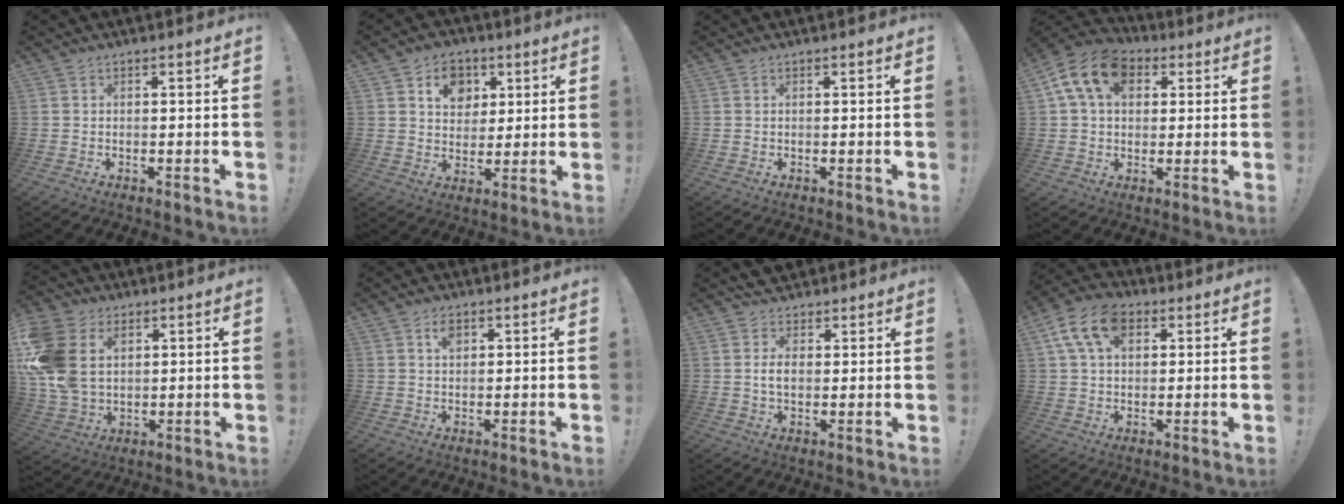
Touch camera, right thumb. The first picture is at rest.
{"total": 10.1, "force": [4.2, 8.3, 4.0], "torque": [-0.056, -0.016, 0.082]}
{"total": 0.0}
{"total": 13.8, "force": [4.9, 9.6, 8.6], "torque": [-0.155, -0.004, 0.094]}
{"total": 16.7, "force": [4.5, 12.8, 9.8], "torque": [-0.203, -0.017, 0.090]}
{"total": 2.9, "force": [1.3, 1.7, 2.0], "torque": [-0.028, -0.003, 0.020]}
{"total": 5.3, "force": [2.3, 3.8, 2.8], "torque": [-0.036, -0.013, 0.042]}
{"total": 12.3, "force": [5.1, 7.9, 7.9], "torque": [-0.147, -0.002, 0.098]}